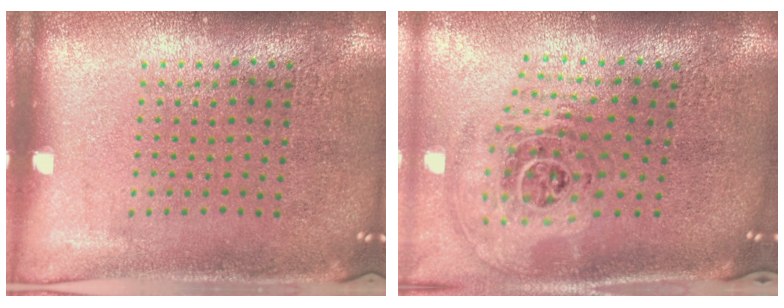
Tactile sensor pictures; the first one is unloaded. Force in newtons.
{"total": 2.0, "press": 1.5, "slide": 1.3}